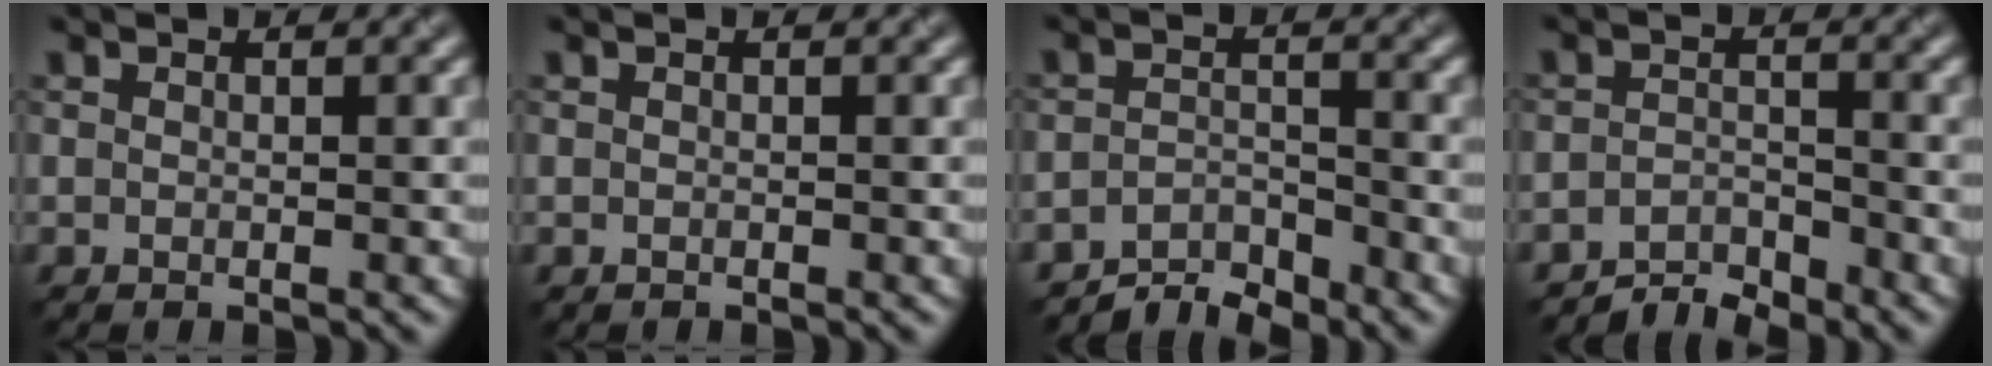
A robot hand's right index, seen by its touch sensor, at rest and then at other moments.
{"total": 0.0}
{"total": 3.4, "force": [-3.2, 0.8, 0.7], "torque": [-0.006, 0.005, -0.064]}
{"total": 2.9, "force": [-2.8, 0.6, 0.6], "torque": [-0.007, 0.004, -0.056]}